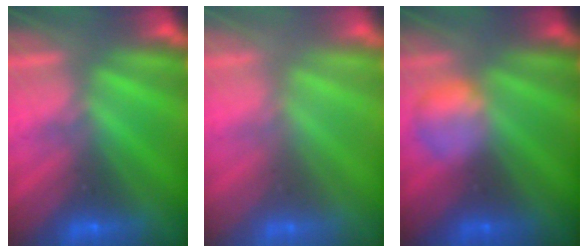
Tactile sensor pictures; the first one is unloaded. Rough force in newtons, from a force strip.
{"total": 2.8}
{"total": 2.3}